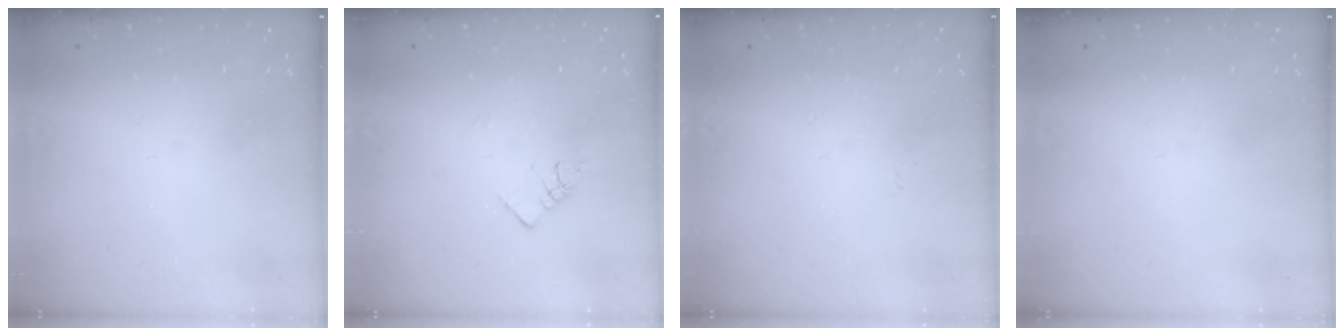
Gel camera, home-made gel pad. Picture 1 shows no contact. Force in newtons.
{"total": 3.6, "press": 3.6, "slide": 0.3}
{"total": 3.4, "press": 3.3, "slide": 0.5}
{"total": 0.0}